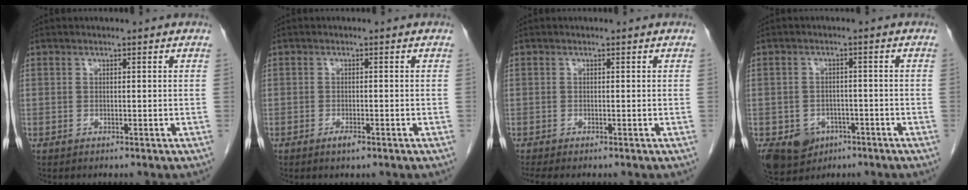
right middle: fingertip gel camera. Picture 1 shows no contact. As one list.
[{"total": 1.4, "force": [-0.9, 0.3, 1.1], "torque": [-0.020, 0.000, -0.012]}, {"total": 1.2, "force": [-1.1, 0.0, 0.6], "torque": [-0.011, -0.003, -0.017]}, {"total": 11.5, "force": [-5.5, 9.1, 4.5], "torque": [-0.118, -0.001, -0.074]}]